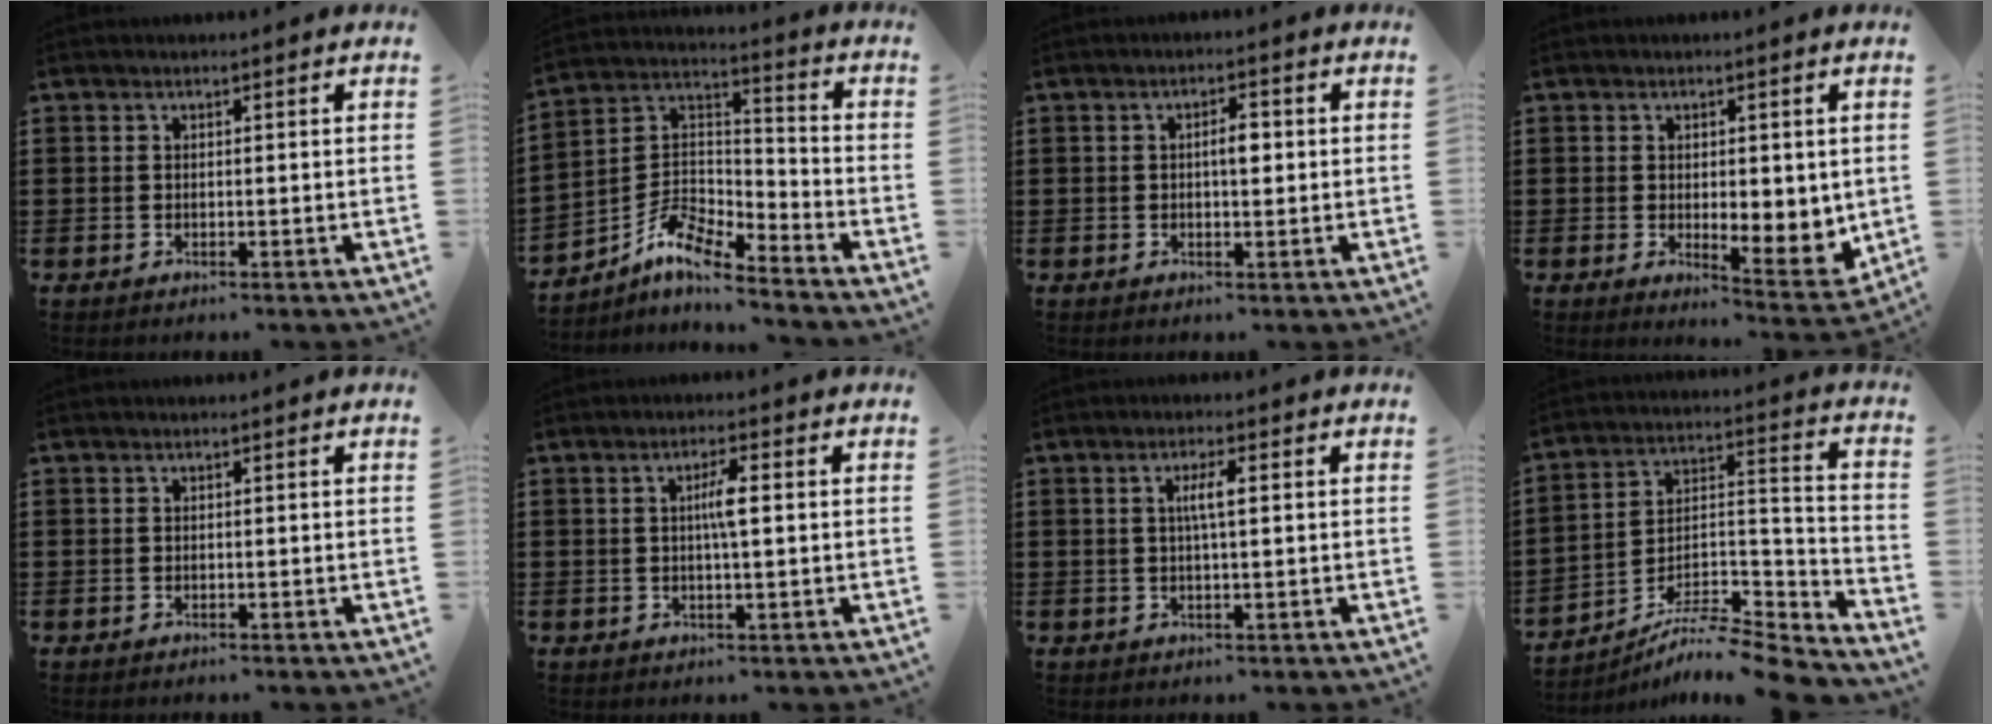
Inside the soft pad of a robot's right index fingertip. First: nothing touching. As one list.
[{"total": 7.7, "force": [-6.0, 2.4, 4.2], "torque": [-0.105, -0.008, -0.124]}, {"total": 2.8, "force": [0.2, 1.0, 2.6], "torque": [-0.043, 0.001, -0.001]}, {"total": 3.8, "force": [0.8, 2.0, 3.1], "torque": [-0.048, 0.000, 0.009]}, {"total": 0.0}, {"total": 3.4, "force": [0.3, 0.5, 3.4], "torque": [-0.064, 0.001, 0.002]}, {"total": 3.2, "force": [0.4, 0.6, 3.1], "torque": [-0.060, 0.003, 0.005]}, {"total": 7.4, "force": [-7.0, 1.0, 2.2], "torque": [-0.026, 0.008, -0.138]}]